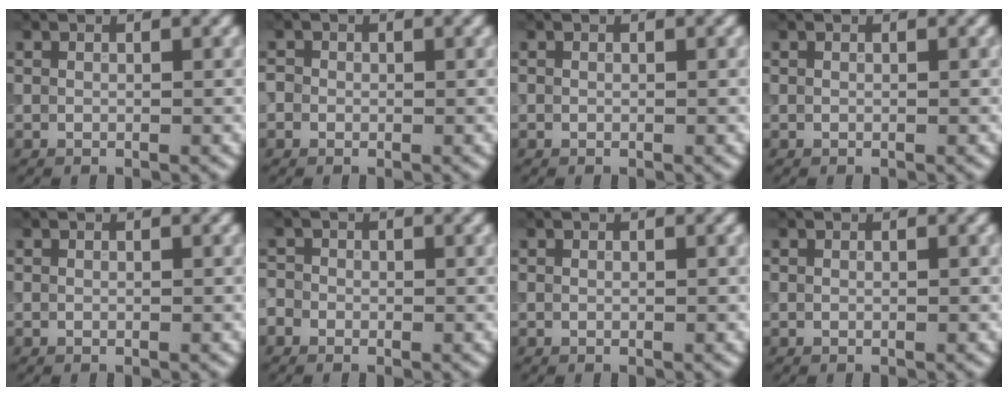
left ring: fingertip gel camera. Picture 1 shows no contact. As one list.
[{"total": 1.0, "force": [0.0, 0.9, 0.2], "torque": [-0.001, -0.003, -0.007]}, {"total": 0.0}, {"total": 0.0}, {"total": 0.0}, {"total": 1.0, "force": [-0.5, 0.8, 0.2], "torque": [-0.002, -0.001, -0.013]}, {"total": 0.0}, {"total": 0.0}]